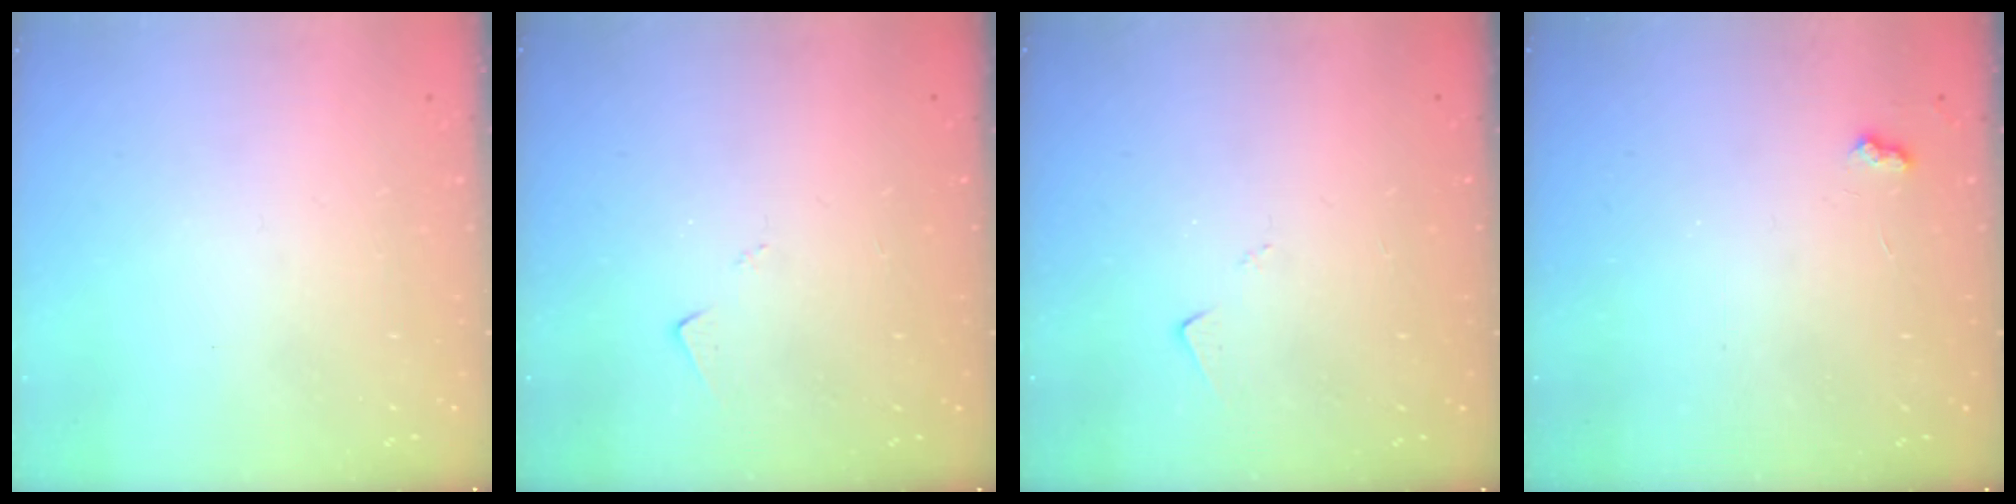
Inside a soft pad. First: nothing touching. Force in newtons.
{"total": 5.5, "press": 5.5, "slide": 0.6}
{"total": 5.5, "press": 5.5, "slide": 0.6}
{"total": 3.9, "press": 3.9, "slide": 0.5}